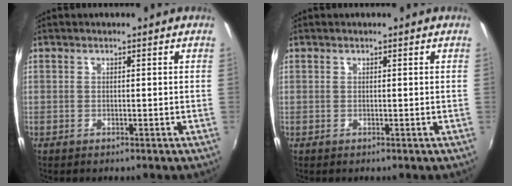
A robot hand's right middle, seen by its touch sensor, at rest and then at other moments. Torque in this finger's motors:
{"motor_torque": [-0.02, 0.01, 0.06, 0.00]}